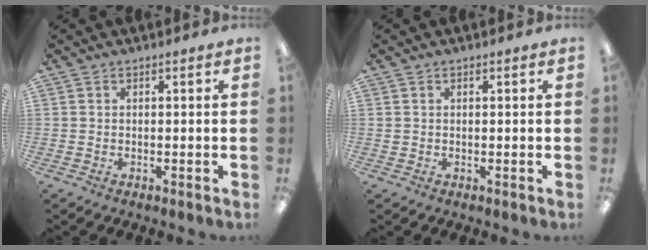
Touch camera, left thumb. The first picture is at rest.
{"total": 0.6, "force": [0.3, 0.5, 0.1], "torque": [-0.002, 0.004, 0.005]}